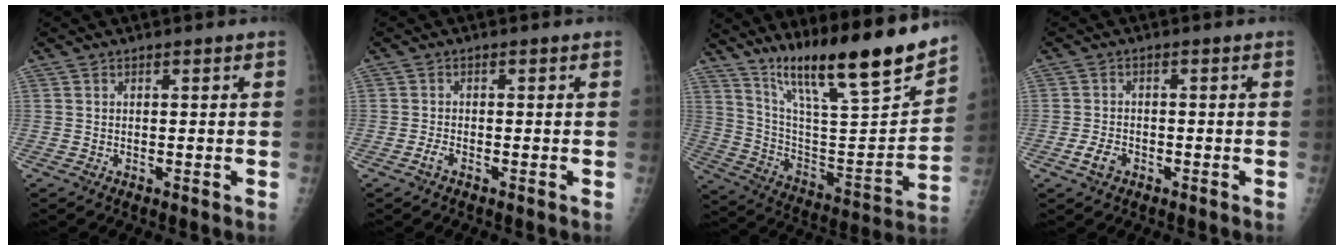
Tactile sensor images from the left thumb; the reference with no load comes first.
{"total": 1.3, "force": [-0.9, 0.4, 0.9], "torque": [-0.022, 0.002, -0.019]}
{"total": 23.5, "force": [17.7, 2.9, 15.2], "torque": [-0.220, -0.082, 0.303]}
{"total": 3.1, "force": [-1.5, 2.0, 1.7], "torque": [-0.032, 0.008, -0.025]}